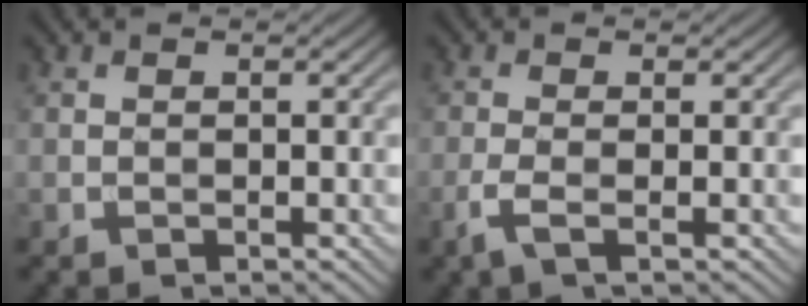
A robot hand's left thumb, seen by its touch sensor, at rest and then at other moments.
{"total": 2.6, "force": [-1.1, 0.6, 2.3], "torque": [-0.057, 0.000, -0.030]}